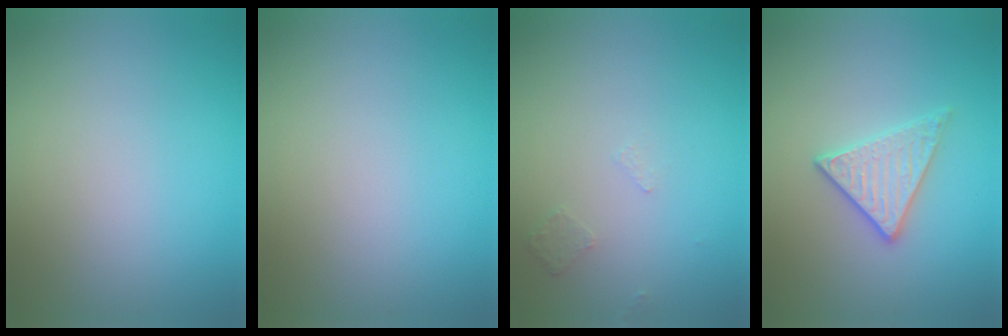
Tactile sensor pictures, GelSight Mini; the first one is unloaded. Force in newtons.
{"total": 0.0}
{"total": 0.6, "press": 0.5, "slide": 0.4}
{"total": 2.8, "press": 2.7, "slide": 0.8}